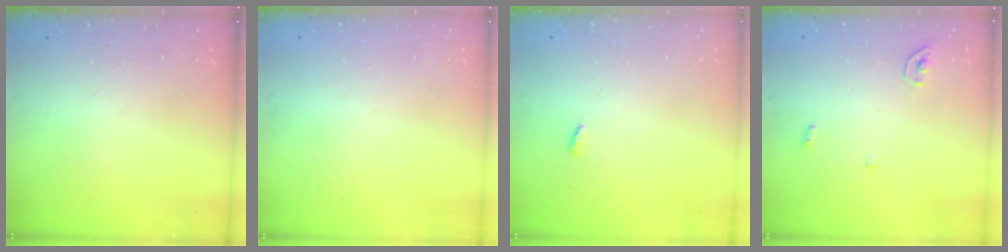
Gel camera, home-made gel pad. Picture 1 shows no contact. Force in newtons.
{"total": 1.1, "press": 0.8, "slide": 0.7}
{"total": 2.6, "press": 2.6, "slide": 0.3}
{"total": 3.5, "press": 3.5, "slide": 0.3}